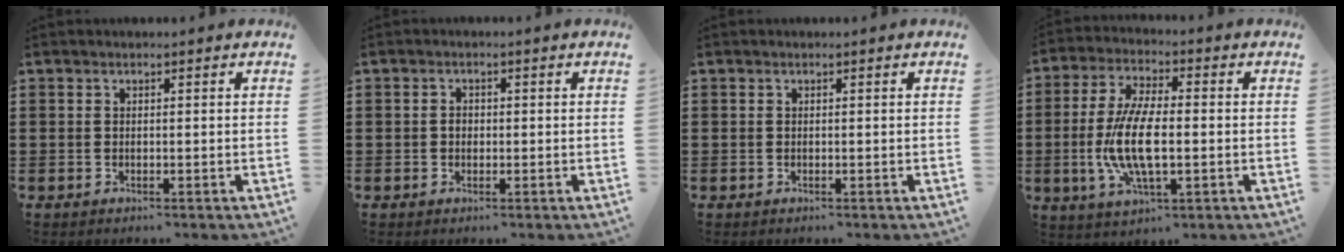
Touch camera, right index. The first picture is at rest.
{"total": 1.2, "force": [-0.1, 1.0, 0.7], "torque": [-0.016, 0.004, -0.003]}
{"total": 0.0}
{"total": 10.7, "force": [-1.5, 4.0, 9.8], "torque": [-0.221, -0.014, -0.032]}